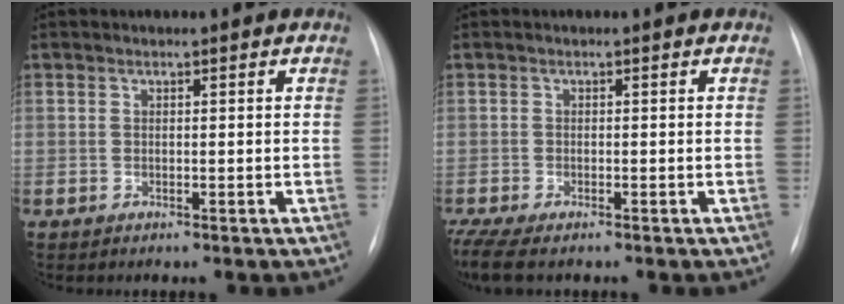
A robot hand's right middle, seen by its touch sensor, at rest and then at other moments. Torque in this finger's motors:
{"motor_torque": [0.78, -0.74, 0.05, 0.04]}